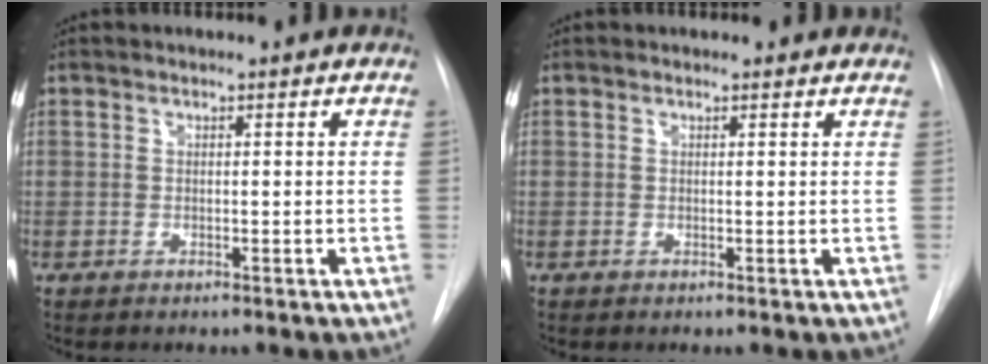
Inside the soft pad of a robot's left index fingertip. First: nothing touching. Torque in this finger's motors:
{"motor_torque": [0.13, -0.12, -0.17, 0.01]}